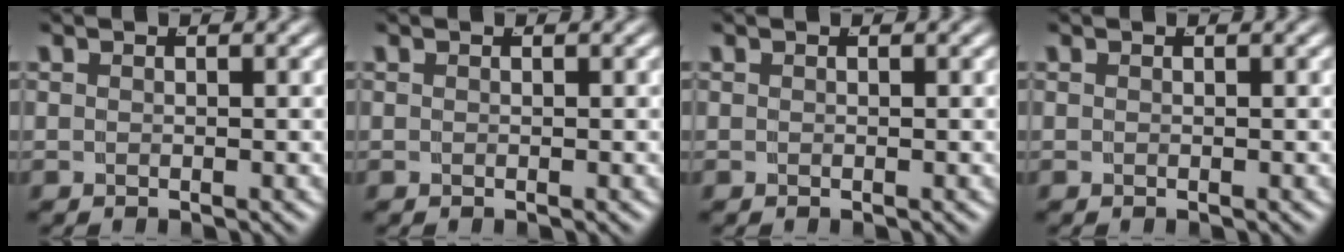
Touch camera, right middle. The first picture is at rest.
{"total": 0.0}
{"total": 0.0}
{"total": 0.0}